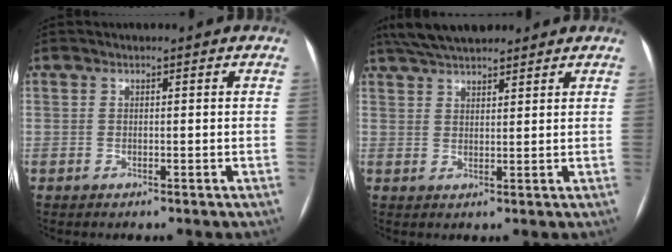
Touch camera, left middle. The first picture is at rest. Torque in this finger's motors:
{"motor_torque": [0.24, -0.27, 0.04, 0.00]}